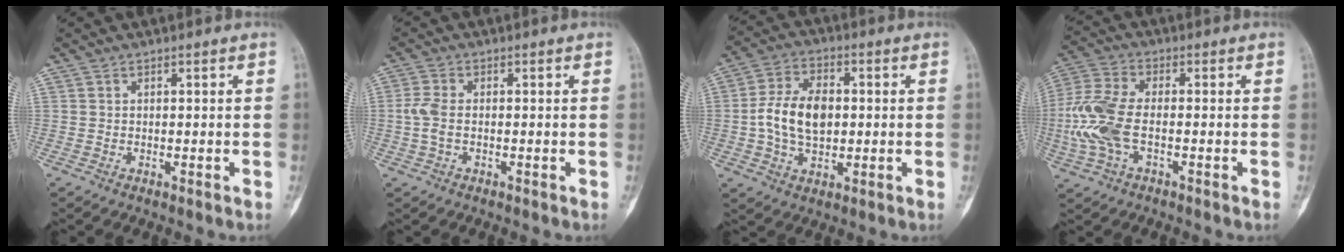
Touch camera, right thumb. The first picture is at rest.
{"total": 3.8, "force": [-0.3, 2.2, 3.1], "torque": [-0.082, 0.006, -0.011]}
{"total": 11.3, "force": [-0.1, 7.2, 8.7], "torque": [-0.152, 0.014, -0.003]}
{"total": 11.5, "force": [-1.8, 5.9, 9.7], "torque": [-0.235, 0.018, -0.037]}